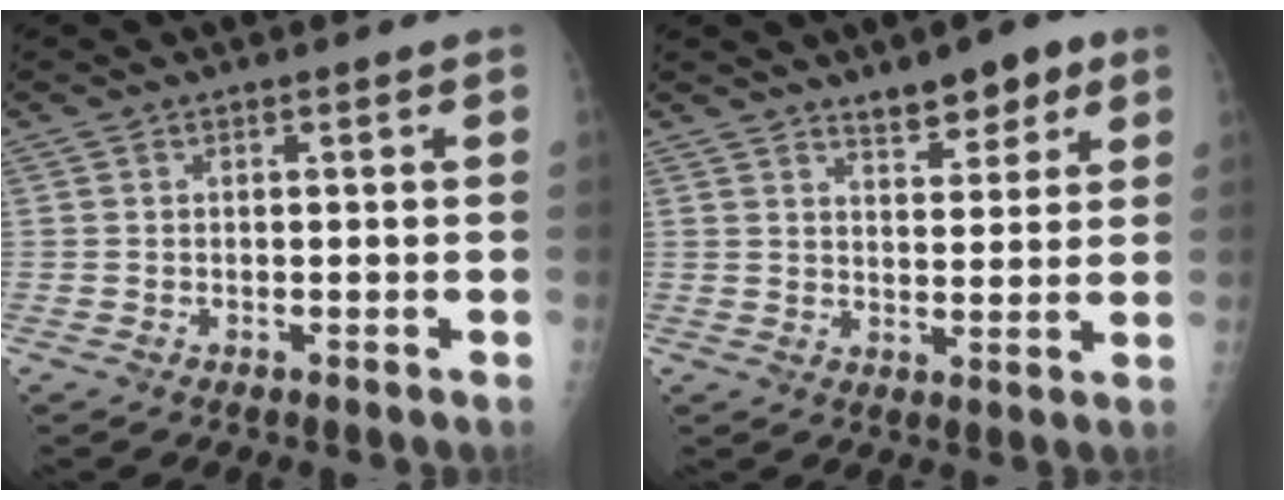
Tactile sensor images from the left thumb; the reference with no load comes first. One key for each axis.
{"total": 7.4, "fx": 5.0, "fy": 3.0, "fz": 4.5, "tx": -0.040, "ty": -0.028, "tz": 0.072}